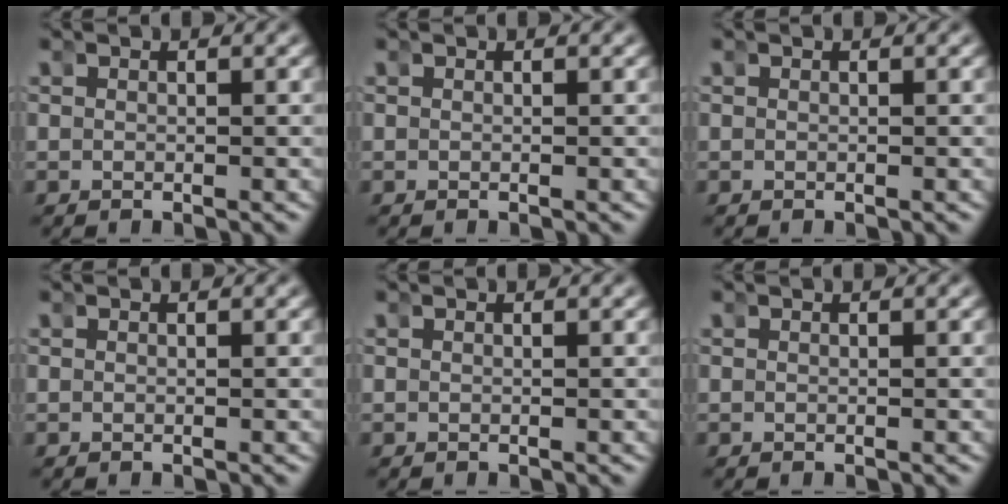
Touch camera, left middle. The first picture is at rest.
{"total": 0.0}
{"total": 0.0}
{"total": 0.0}
{"total": 0.0}
{"total": 0.0}